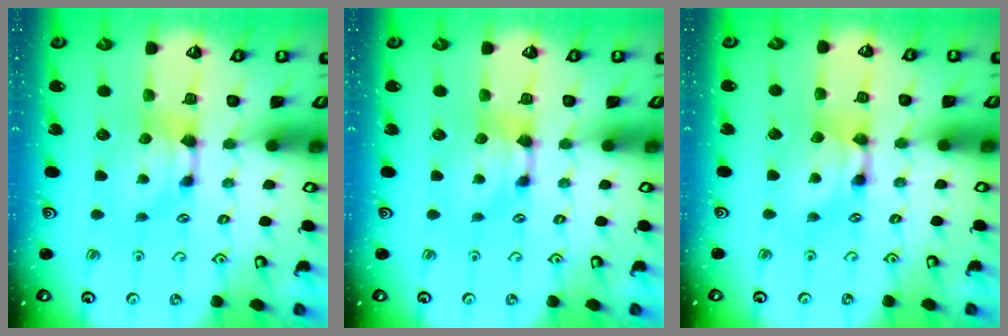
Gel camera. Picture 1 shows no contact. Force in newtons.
{"total": 0.0}
{"total": 1.8, "press": 1.7, "slide": 0.0}